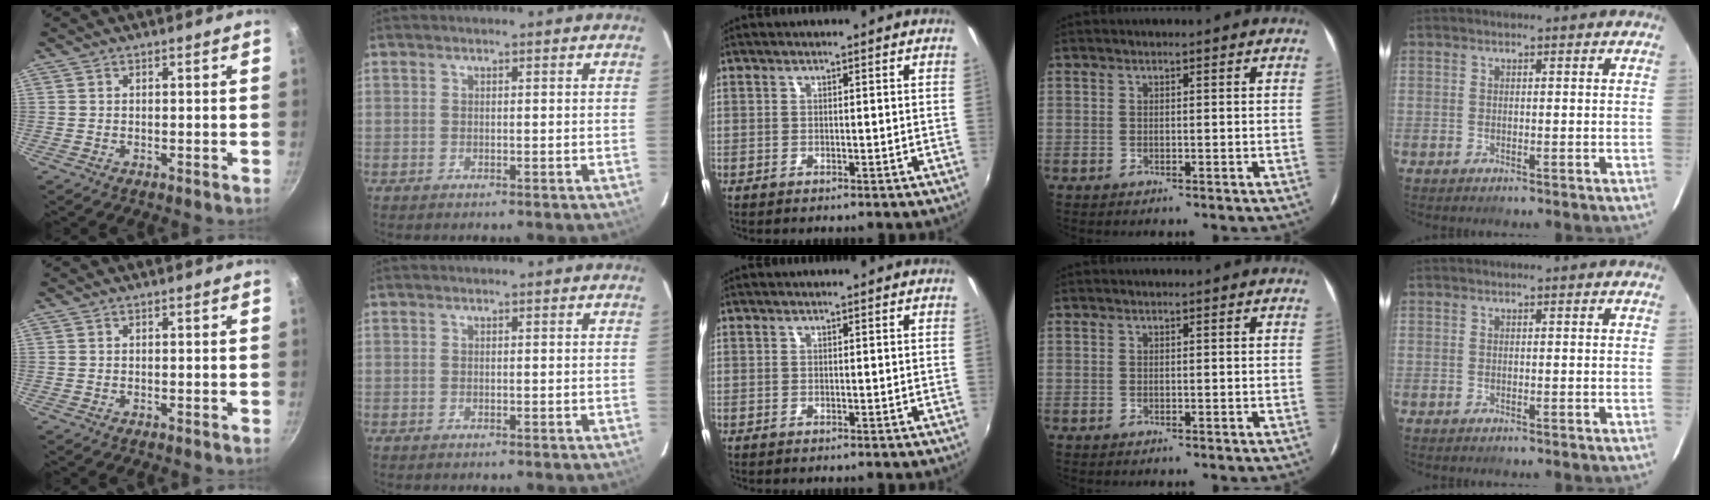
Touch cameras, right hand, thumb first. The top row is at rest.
{}